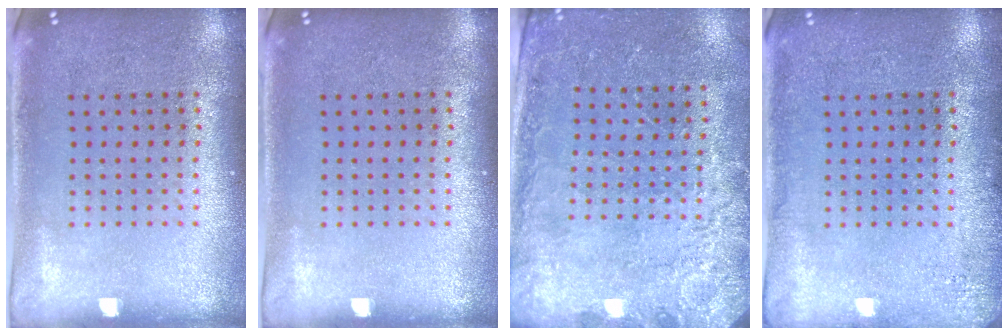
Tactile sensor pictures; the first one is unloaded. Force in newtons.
{"total": 0.0}
{"total": 2.4, "press": 2.4, "slide": 0.6}
{"total": 1.8, "press": 1.8, "slide": 0.3}